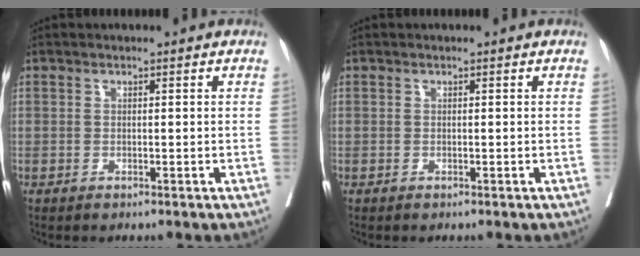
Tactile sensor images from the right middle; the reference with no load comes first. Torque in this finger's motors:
{"motor_torque": [0.08, -0.09, 0.00, 0.00]}